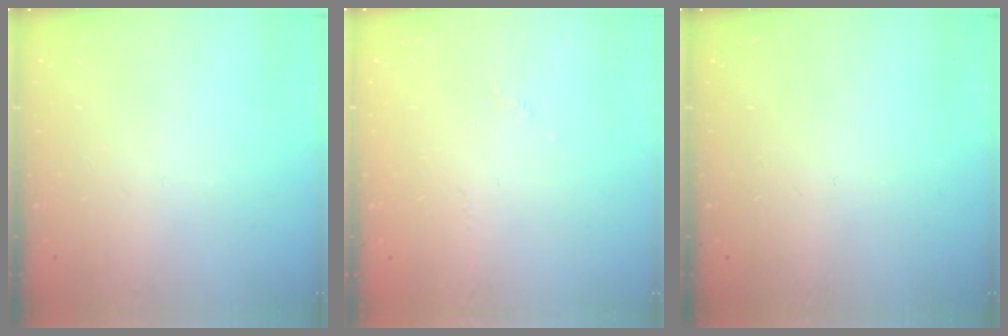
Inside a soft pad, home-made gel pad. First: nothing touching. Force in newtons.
{"total": 1.7, "press": 1.6, "slide": 0.4}
{"total": 0.0}